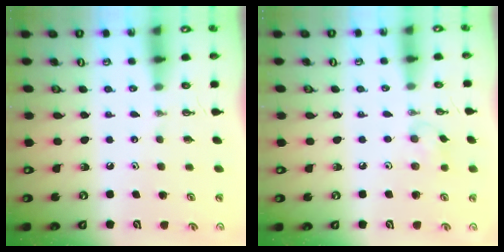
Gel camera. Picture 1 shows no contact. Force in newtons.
{"total": 5.6, "press": 5.5, "slide": 1.3}